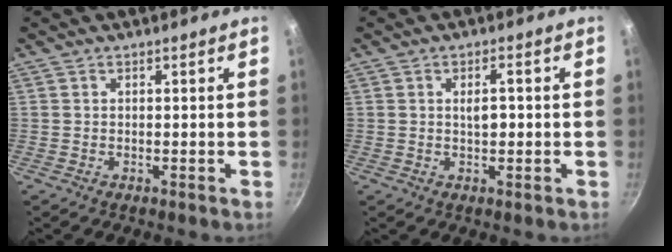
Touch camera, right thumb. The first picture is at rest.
{"total": 3.2, "force": [0.0, 1.3, 2.9], "torque": [-0.039, 0.004, 0.000]}